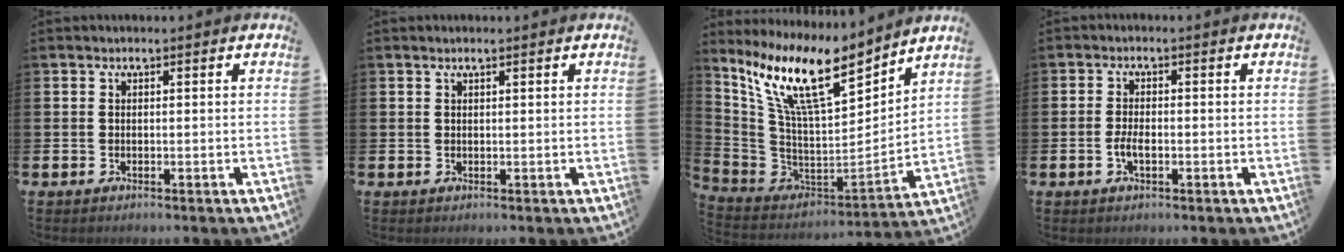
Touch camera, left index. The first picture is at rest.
{"total": 0.7, "force": [0.6, 0.0, 0.4], "torque": [-0.004, 0.000, 0.009]}
{"total": 12.5, "force": [9.3, 2.9, 7.8], "torque": [-0.193, -0.058, 0.163]}
{"total": 2.3, "force": [-0.6, 1.0, 2.0], "torque": [-0.034, 0.000, -0.013]}